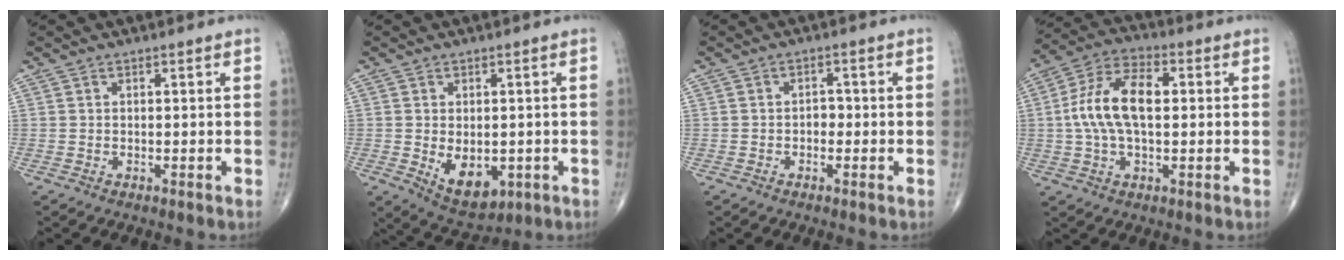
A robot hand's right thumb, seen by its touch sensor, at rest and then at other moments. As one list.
[{"total": 8.6, "force": [-1.8, 5.3, 6.5], "torque": [-0.081, -0.012, -0.010]}, {"total": 1.8, "force": [-0.6, 1.4, 1.1], "torque": [-0.002, 0.007, -0.014]}, {"total": 12.9, "force": [0.9, 6.7, 10.9], "torque": [-0.215, 0.026, 0.012]}]